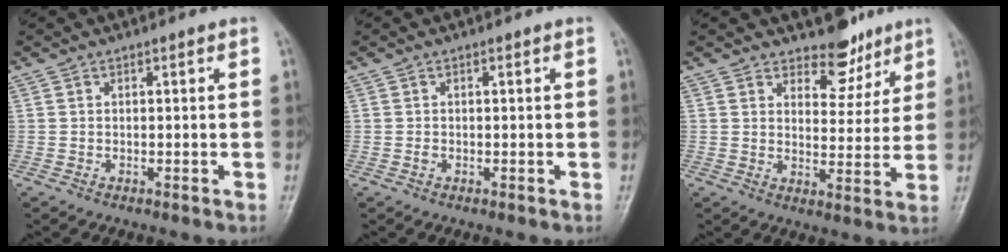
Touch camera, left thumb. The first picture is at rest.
{"total": 0.6, "force": [-0.1, 0.4, 0.4], "torque": [-0.005, 0.000, 0.000]}
{"total": 7.1, "force": [5.6, 3.8, 2.0], "torque": [0.007, -0.042, 0.088]}